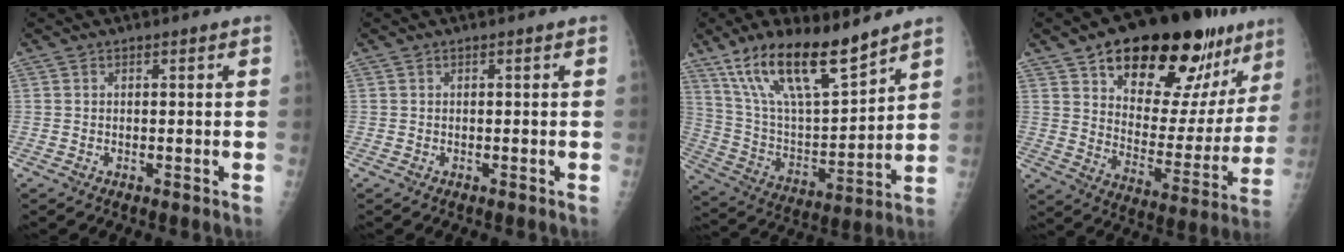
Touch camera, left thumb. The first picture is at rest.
{"total": 0.0}
{"total": 18.8, "force": [13.4, 5.5, 12.0], "torque": [-0.186, -0.065, 0.253]}
{"total": 27.8, "force": [17.4, 12.7, 17.6], "torque": [-0.208, -0.056, 0.260]}